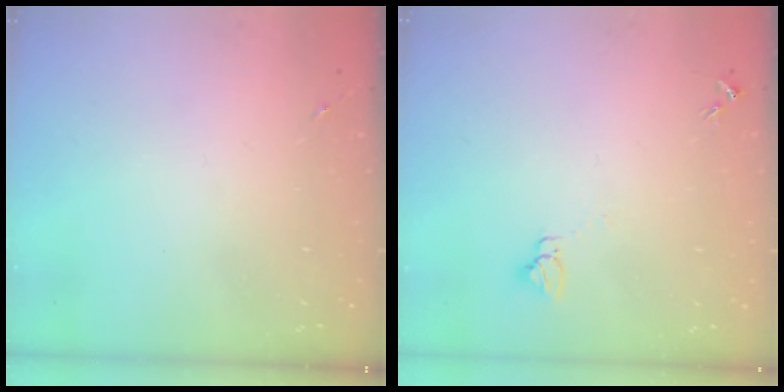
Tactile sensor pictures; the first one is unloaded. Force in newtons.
{"total": 3.2, "press": 3.2, "slide": 0.2}